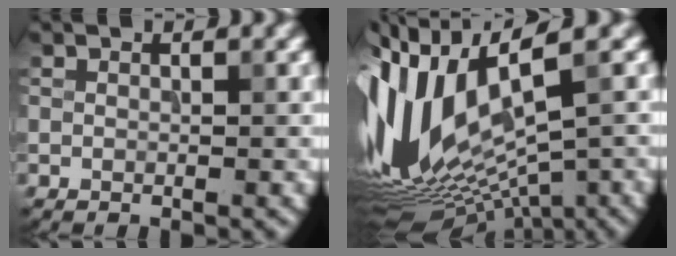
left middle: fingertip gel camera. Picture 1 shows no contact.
{"total": 13.4, "force": [0.7, 5.6, 12.2], "torque": [-0.265, 0.003, 0.041]}